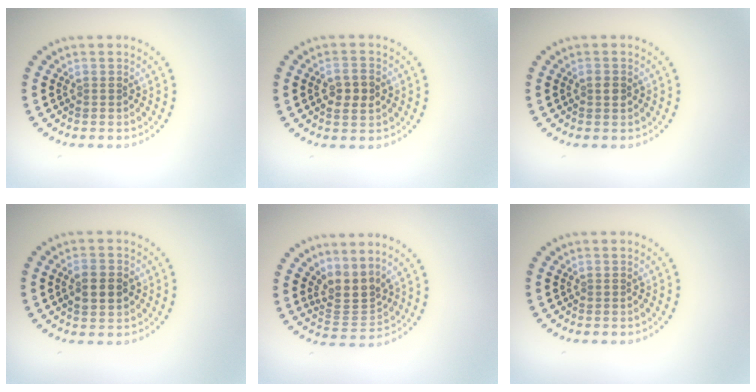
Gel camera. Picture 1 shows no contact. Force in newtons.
{"total": 2.6, "press": 2.6, "slide": 0.2}
{"total": 0.9, "press": 0.8, "slide": 0.2}
{"total": 2.6, "press": 2.6, "slide": 0.2}
{"total": 3.0, "press": 2.1, "slide": 2.1}
{"total": 0.0}